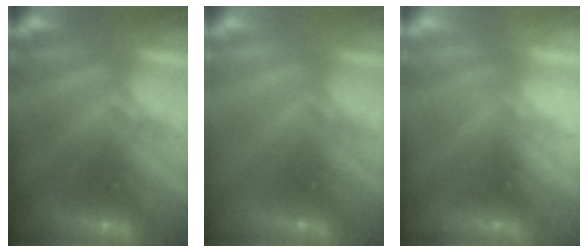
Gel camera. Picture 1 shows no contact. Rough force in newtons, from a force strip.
{"total": 2.9}
{"total": 2.2}